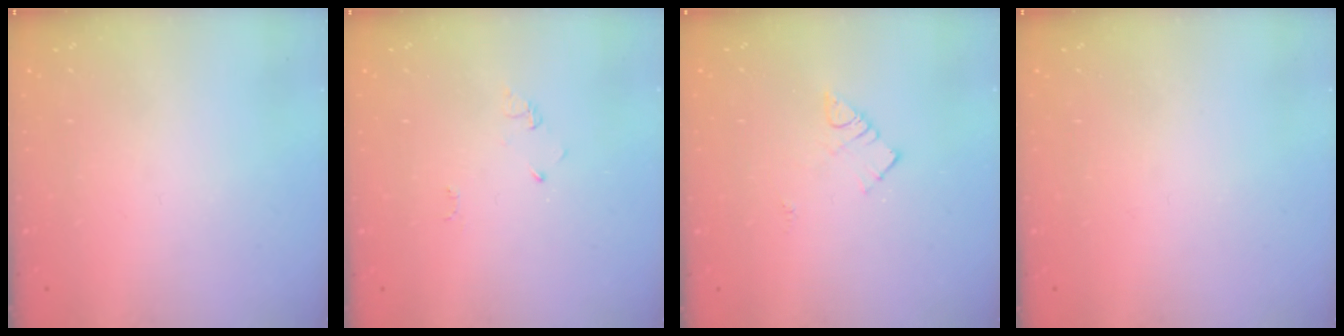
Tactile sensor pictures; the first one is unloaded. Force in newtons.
{"total": 2.6, "press": 2.6, "slide": 0.4}
{"total": 5.2, "press": 5.2, "slide": 0.2}
{"total": 2.8, "press": 2.8, "slide": 0.4}